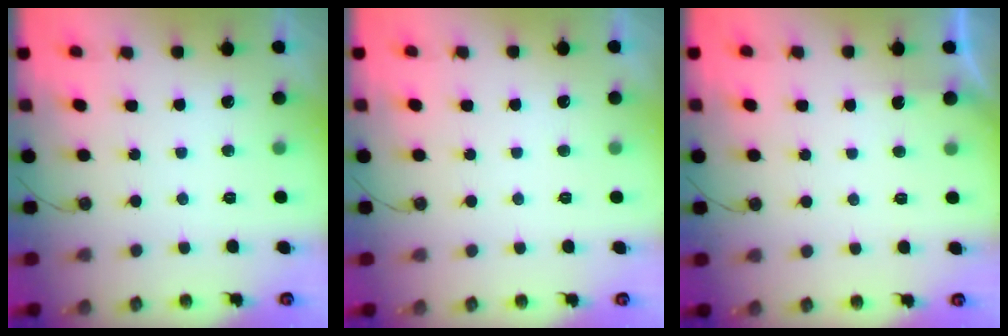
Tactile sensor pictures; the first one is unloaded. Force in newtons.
{"total": 0.0}
{"total": 1.5, "press": 1.4, "slide": 0.3}